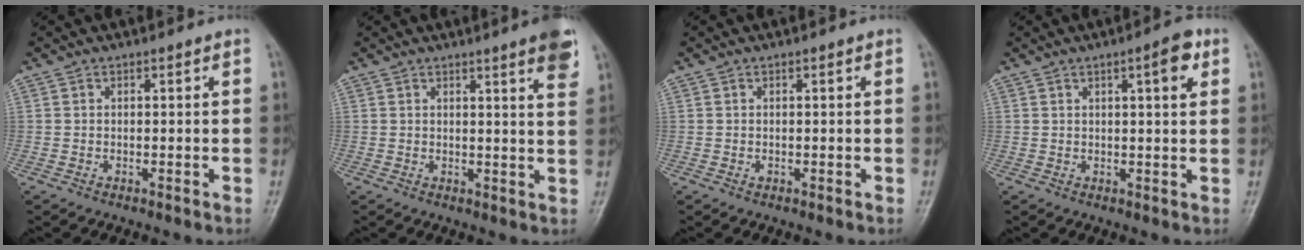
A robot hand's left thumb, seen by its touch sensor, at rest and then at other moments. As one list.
[{"total": 6.3, "force": [3.9, 0.6, 4.9], "torque": [-0.053, -0.016, 0.043]}, {"total": 0.7, "force": [0.1, 0.4, 0.5], "torque": [-0.005, 0.001, 0.004]}, {"total": 5.0, "force": [2.2, 1.2, 4.3], "torque": [-0.055, -0.005, 0.028]}]